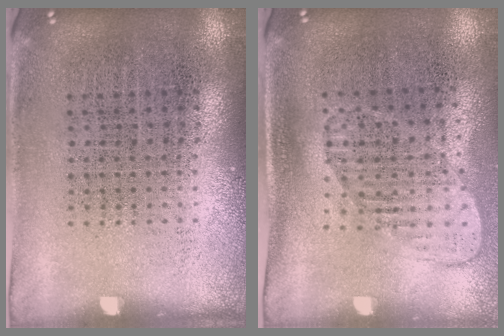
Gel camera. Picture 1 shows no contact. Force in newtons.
{"total": 1.4, "press": 1.1, "slide": 0.9}